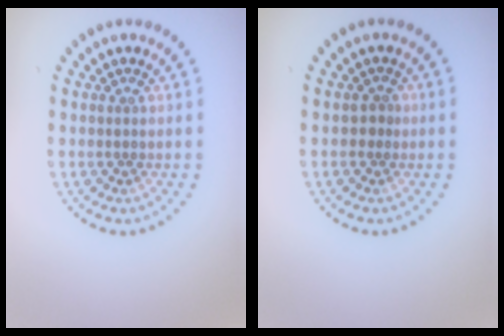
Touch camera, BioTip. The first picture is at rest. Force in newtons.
{"total": 1.0, "press": 0.8, "slide": 0.7}